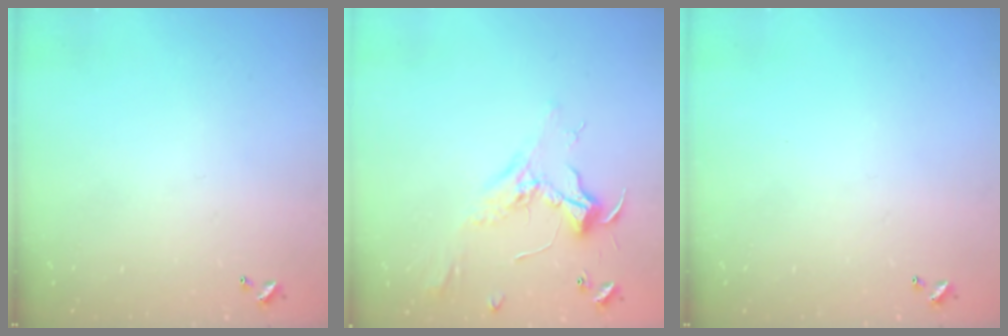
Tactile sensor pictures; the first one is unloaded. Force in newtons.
{"total": 2.4, "press": 2.3, "slide": 0.8}
{"total": 0.0}